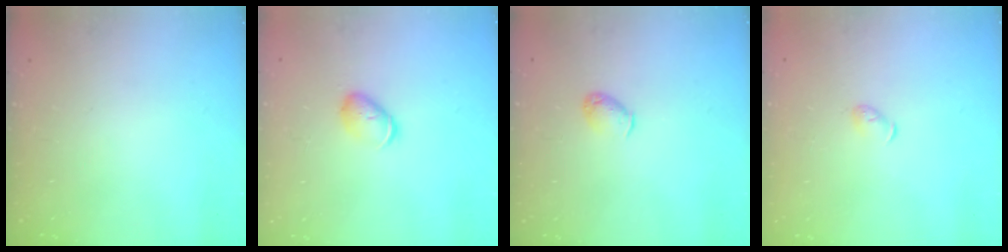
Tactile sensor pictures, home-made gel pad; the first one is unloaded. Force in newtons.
{"total": 5.8, "press": 5.8, "slide": 0.7}
{"total": 4.5, "press": 4.4, "slide": 0.7}
{"total": 3.9, "press": 3.8, "slide": 1.0}